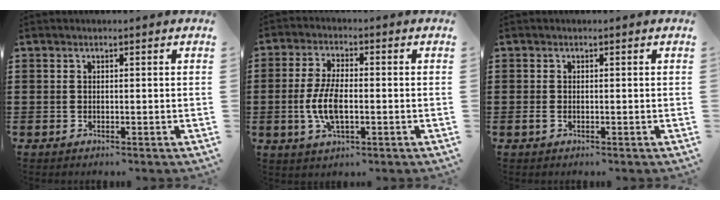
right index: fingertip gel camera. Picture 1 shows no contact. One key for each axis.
{"total": 7.1, "fx": -1.1, "fy": 3.1, "fz": 6.3, "tx": -0.146, "ty": -0.004, "tz": -0.027}
{"total": 0.8, "fx": -0.3, "fy": 0.5, "fz": 0.5, "tx": -0.011, "ty": 0.000, "tz": -0.007}